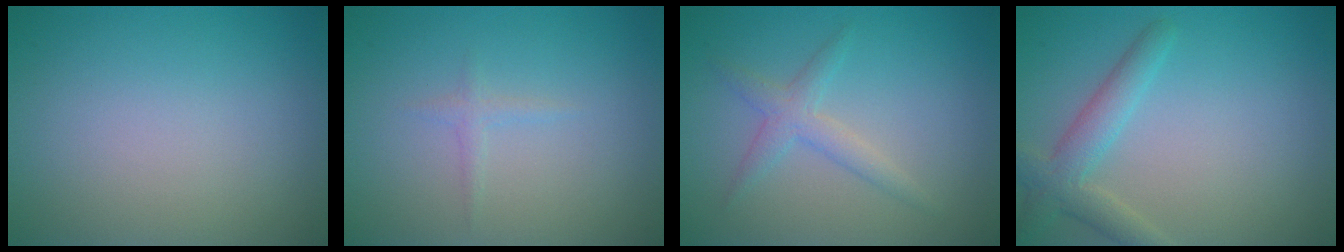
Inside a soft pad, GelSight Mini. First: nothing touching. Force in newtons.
{"total": 0.8, "press": 0.8, "slide": 0.1}
{"total": 2.1, "press": 2.1, "slide": 0.1}
{"total": 3.2, "press": 3.2, "slide": 0.2}